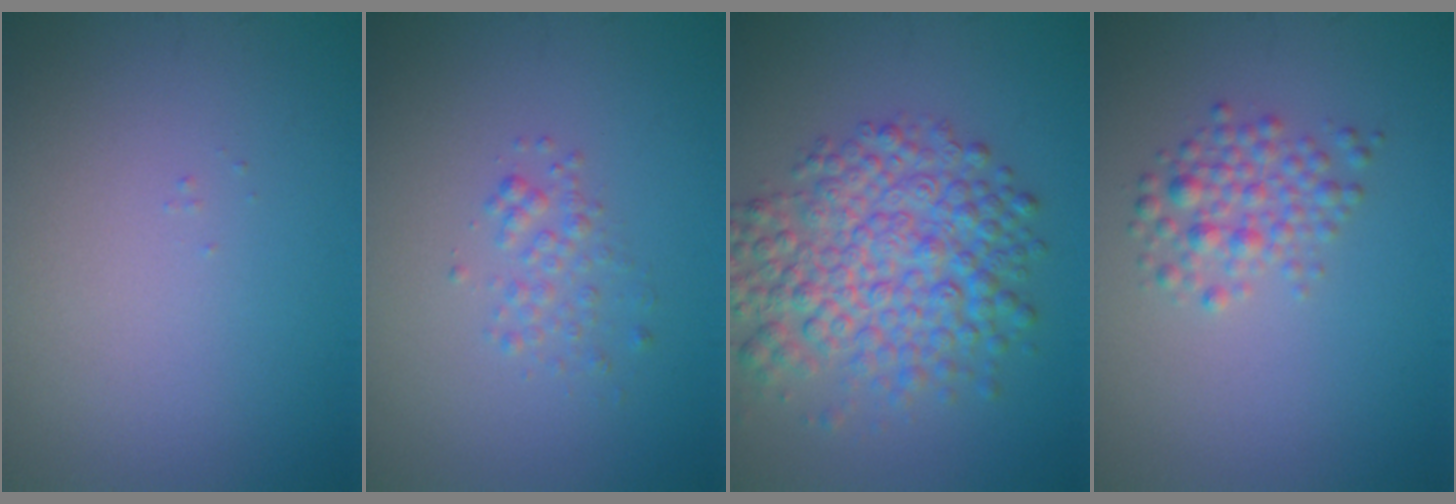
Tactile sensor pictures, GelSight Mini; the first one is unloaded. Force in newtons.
{"total": 1.5, "press": 1.5, "slide": 0.1}
{"total": 7.4, "press": 7.4, "slide": 0.2}
{"total": 2.6, "press": 2.6, "slide": 0.1}